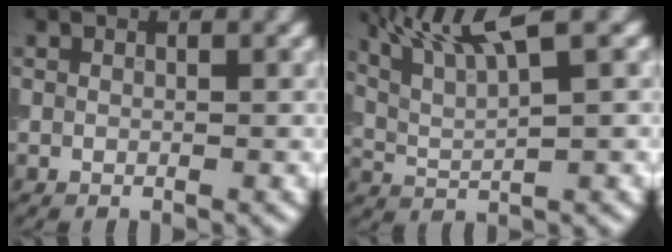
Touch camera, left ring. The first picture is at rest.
{"total": 6.2, "force": [3.7, 1.0, 4.8], "torque": [-0.085, 0.014, 0.074]}